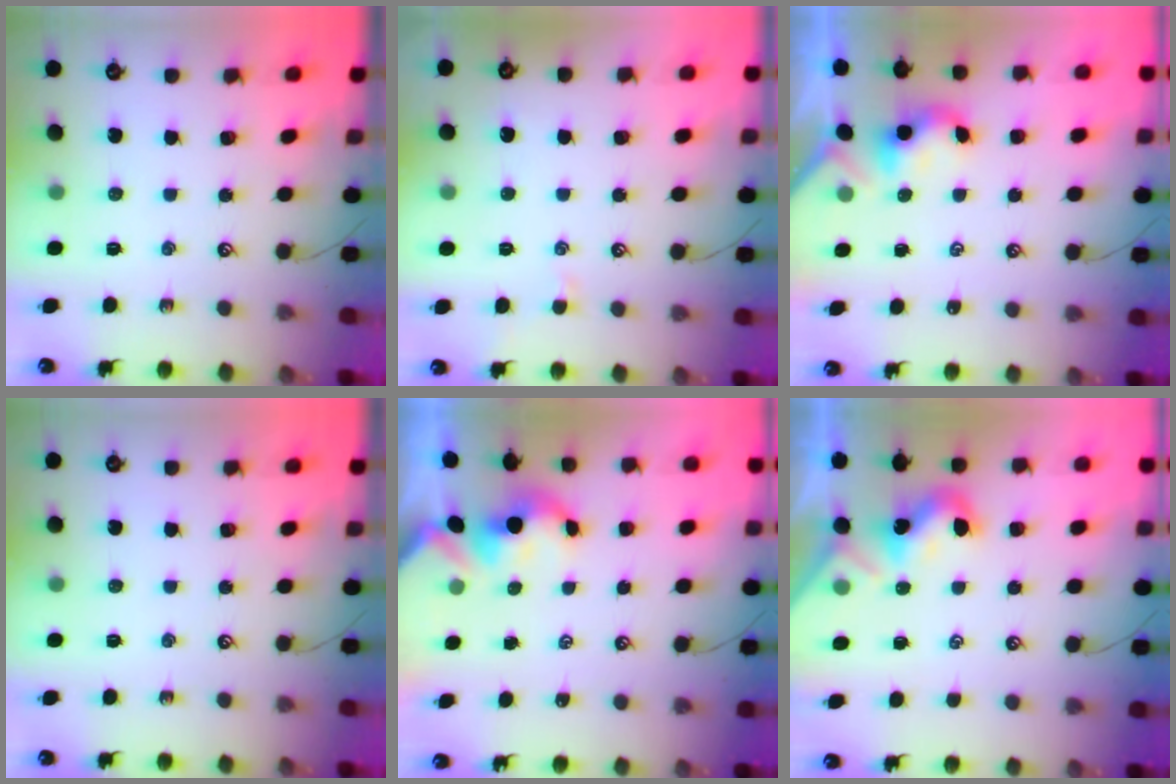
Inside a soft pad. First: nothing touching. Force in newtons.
{"total": 1.9, "press": 1.9, "slide": 0.3}
{"total": 2.2, "press": 2.2, "slide": 0.2}
{"total": 0.0}
{"total": 1.8, "press": 1.7, "slide": 0.4}
{"total": 1.8, "press": 1.8, "slide": 0.5}